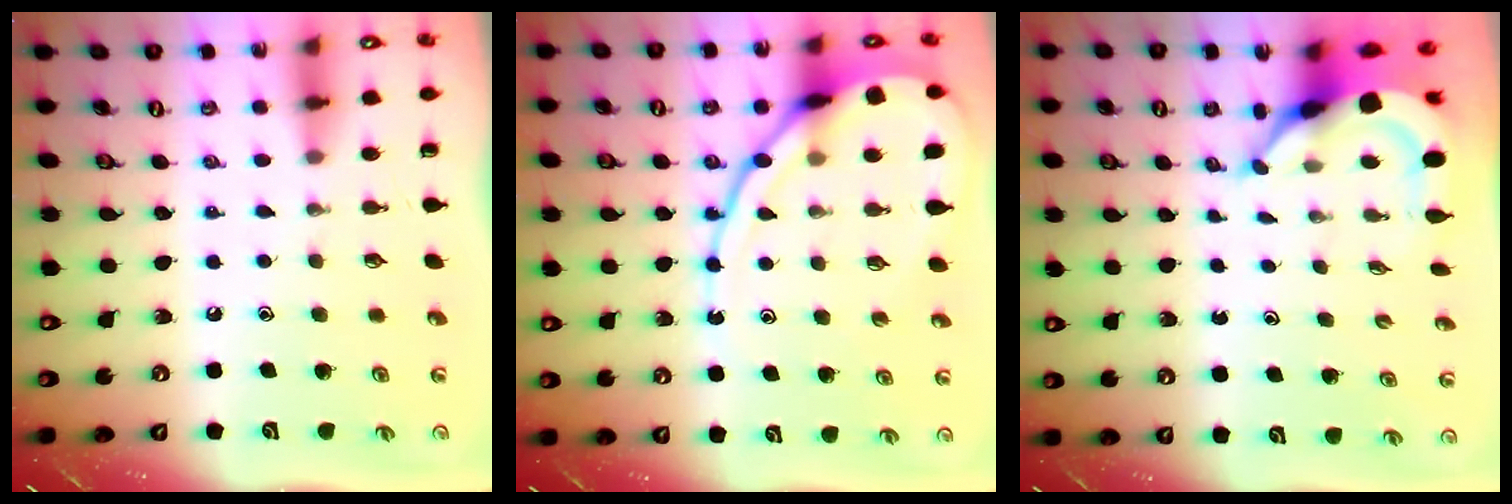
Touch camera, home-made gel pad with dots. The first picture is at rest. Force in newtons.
{"total": 13.5, "press": 13.4, "slide": 1.2}
{"total": 5.5, "press": 5.4, "slide": 0.8}